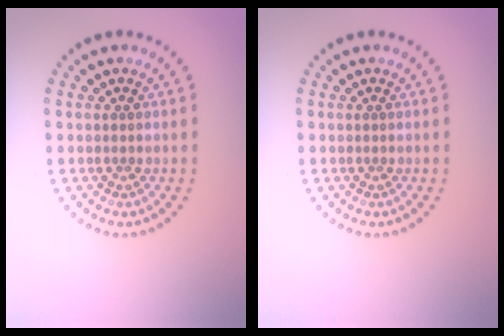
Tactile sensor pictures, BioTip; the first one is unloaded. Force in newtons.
{"total": 0.0}